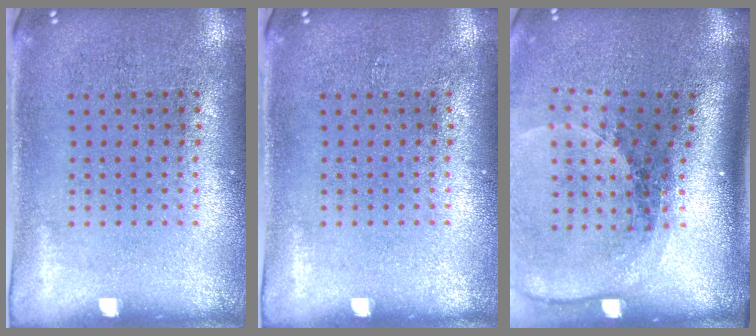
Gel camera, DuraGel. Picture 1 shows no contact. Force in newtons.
{"total": 0.0}
{"total": 2.1, "press": 1.6, "slide": 1.3}